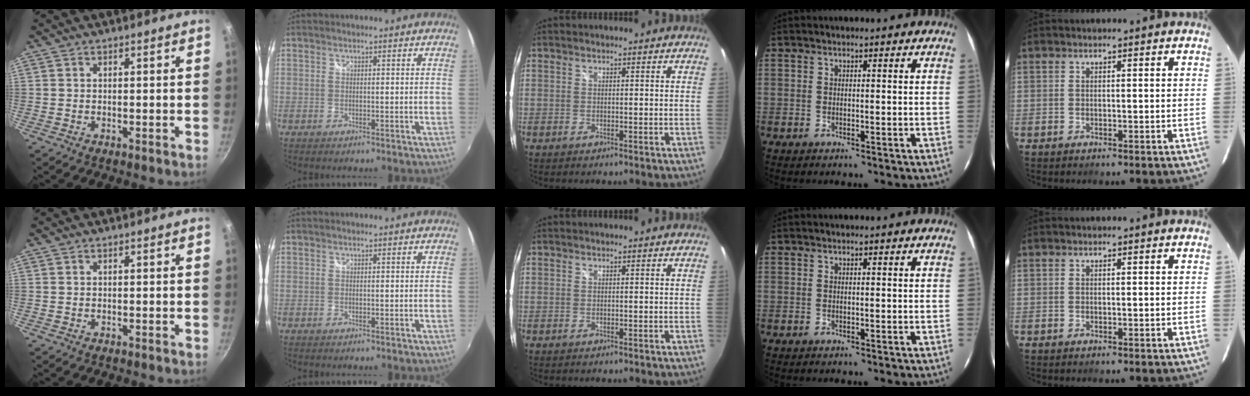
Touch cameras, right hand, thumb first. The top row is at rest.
{}